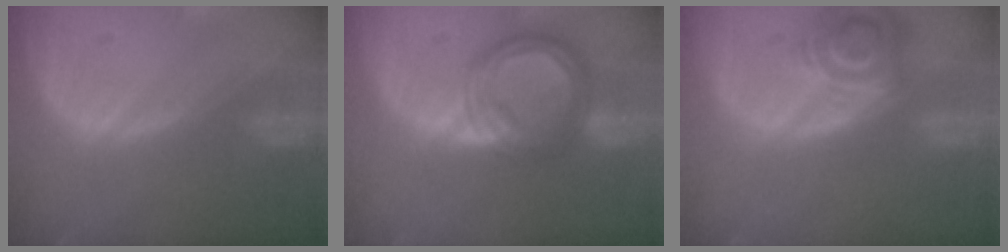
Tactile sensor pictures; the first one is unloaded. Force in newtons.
{"total": 8.1, "press": 8.0, "slide": 0.6}
{"total": 6.9, "press": 6.4, "slide": 2.7}